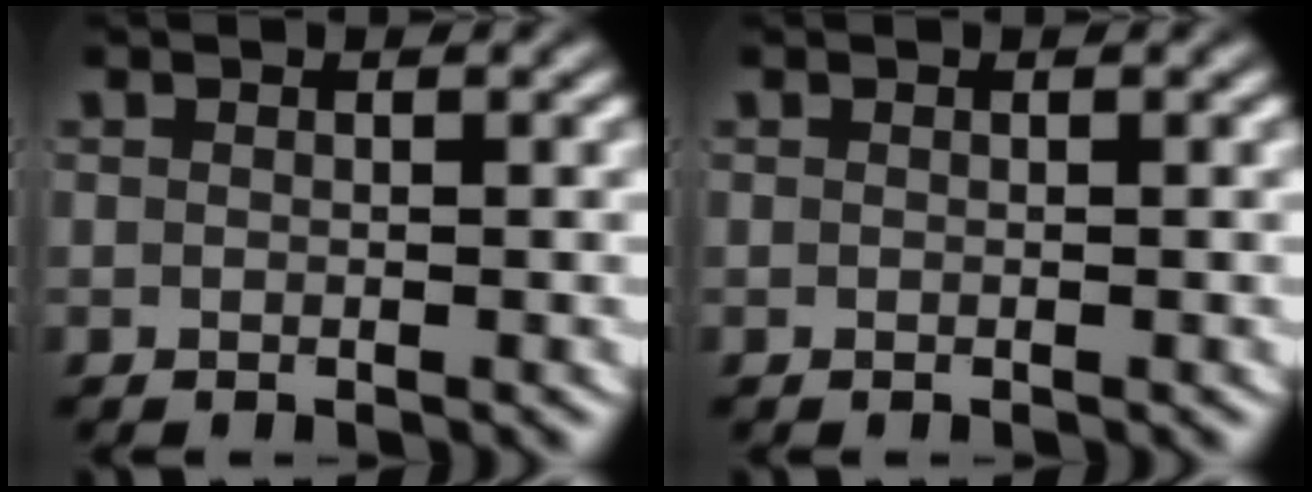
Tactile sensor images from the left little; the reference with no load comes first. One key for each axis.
{"total": 0.0}